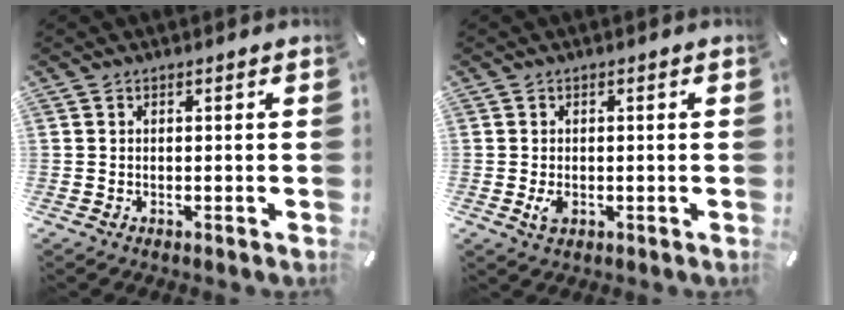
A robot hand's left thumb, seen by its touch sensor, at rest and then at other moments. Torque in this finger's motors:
{"motor_torque": [0.08, 0.11, 0.60, 0.01, -0.01]}